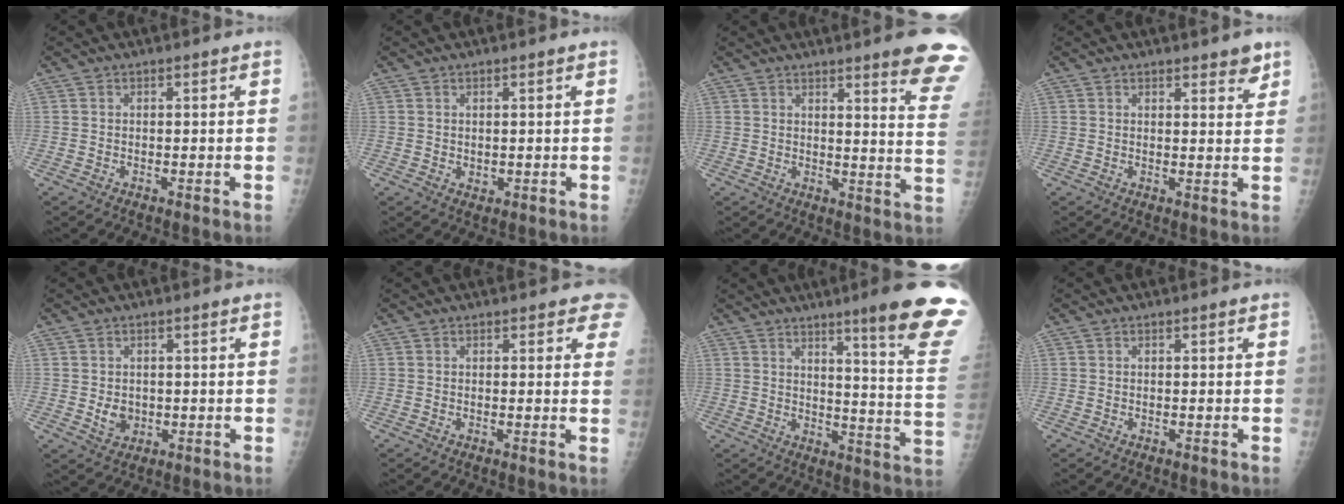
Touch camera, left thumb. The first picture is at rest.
{"total": 1.1, "force": [0.3, 0.9, 0.7], "torque": [-0.008, -0.004, 0.008]}
{"total": 13.3, "force": [9.7, 1.1, 9.1], "torque": [-0.085, -0.064, 0.103]}
{"total": 3.1, "force": [2.4, 1.1, 1.7], "torque": [-0.007, -0.015, 0.028]}
{"total": 3.5, "force": [-0.1, 2.9, 2.0], "torque": [-0.021, -0.003, 0.009]}
{"total": 3.3, "force": [2.6, 1.5, 1.3], "torque": [0.015, -0.009, 0.016]}
{"total": 18.7, "force": [12.7, 0.5, 13.7], "torque": [-0.154, -0.083, 0.162]}
{"total": 0.0}